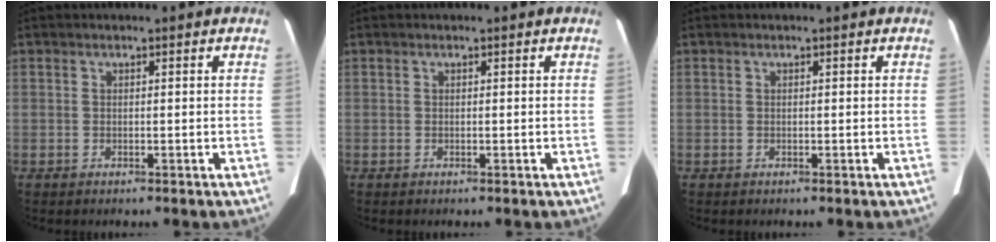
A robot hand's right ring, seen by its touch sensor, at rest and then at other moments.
{"total": 0.0}
{"total": 0.0}